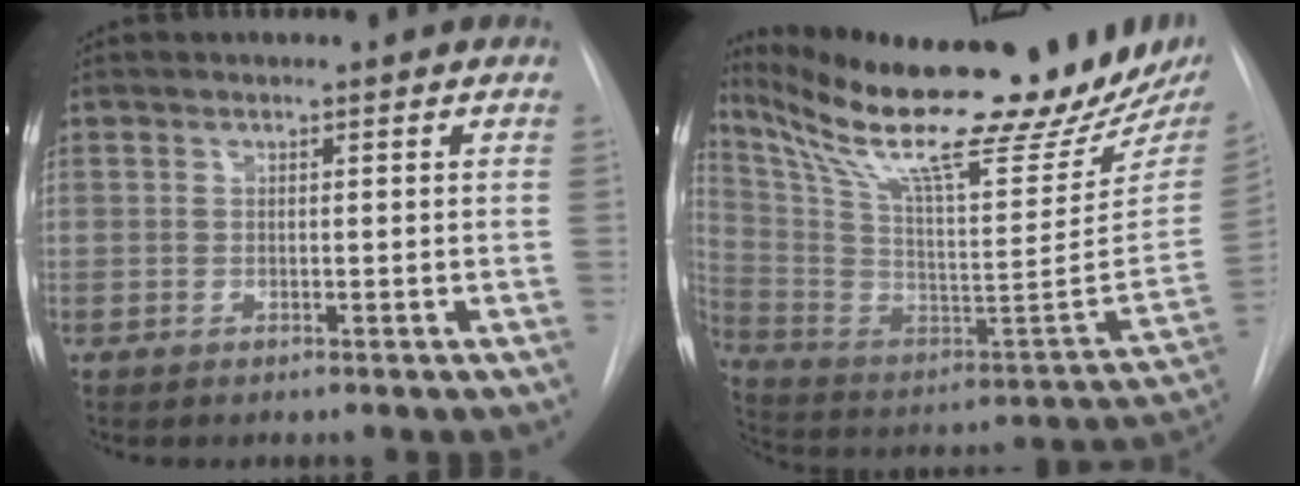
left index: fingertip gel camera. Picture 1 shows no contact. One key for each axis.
{"total": 31.9, "fx": 25.5, "fy": 4.3, "fz": 18.7, "tx": -0.323, "ty": -0.062, "tz": 0.374}